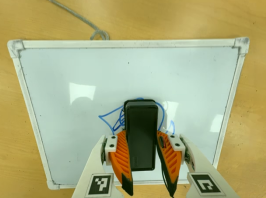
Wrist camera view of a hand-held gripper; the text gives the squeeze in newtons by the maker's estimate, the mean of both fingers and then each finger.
{"total": 12.0, "left": 12.0, "right": 12.0}